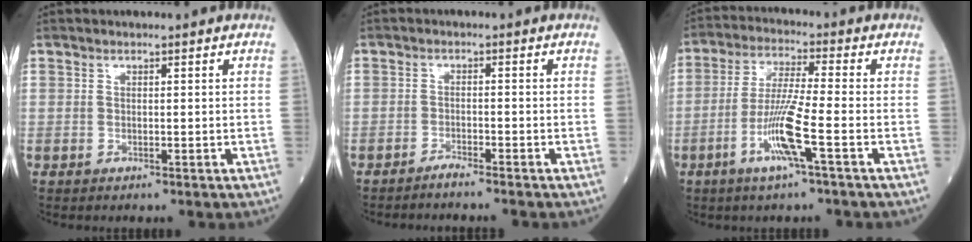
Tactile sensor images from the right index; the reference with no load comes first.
{"total": 2.2, "force": [-2.1, -0.5, 0.6], "torque": [-0.010, 0.000, -0.036]}
{"total": 8.7, "force": [-3.4, -0.4, 8.0], "torque": [-0.159, -0.007, -0.071]}